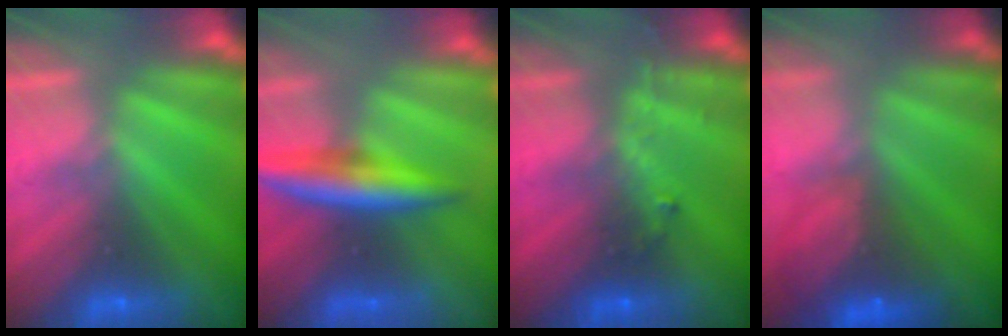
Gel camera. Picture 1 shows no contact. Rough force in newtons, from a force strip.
{"total": 5.9}
{"total": 3.0}
{"total": 7.8}